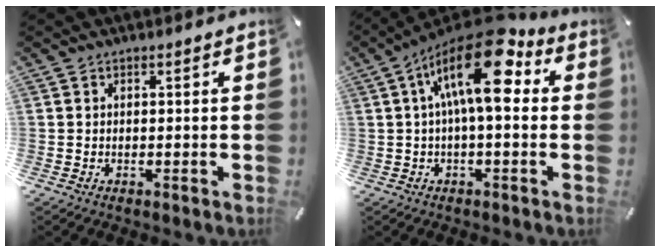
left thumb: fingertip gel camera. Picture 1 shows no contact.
{"total": 16.7, "force": [5.3, 6.3, 14.5], "torque": [-0.259, -0.028, 0.082]}